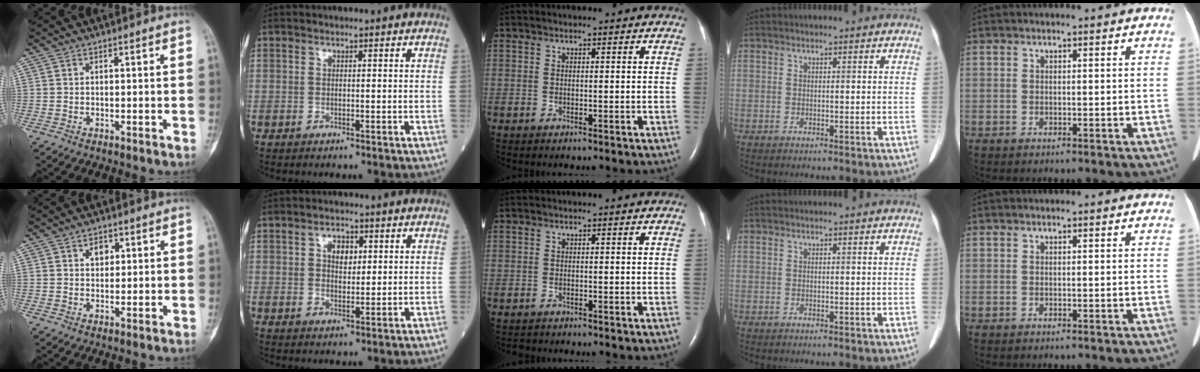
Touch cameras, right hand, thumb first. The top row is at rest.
{"thumb": {"total": 2.9, "force": [1.1, 2.2, 1.6], "torque": [-0.003, -0.003, 0.017]}, "index": {"total": 4.5, "force": [1.4, 2.8, 3.2], "torque": [-0.063, 0.011, 0.029]}, "middle": {"total": 0.7, "force": [-0.6, 0.2, -0.1], "torque": [-0.008, -0.001, -0.010]}}